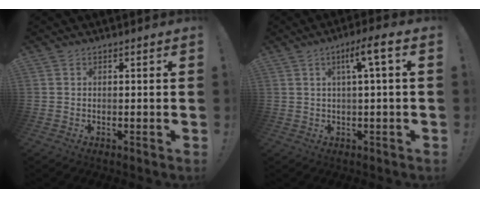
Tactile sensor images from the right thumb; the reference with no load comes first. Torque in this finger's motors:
{"motor_torque": [-0.03, 0.04, -0.18, -0.04, 0.06]}